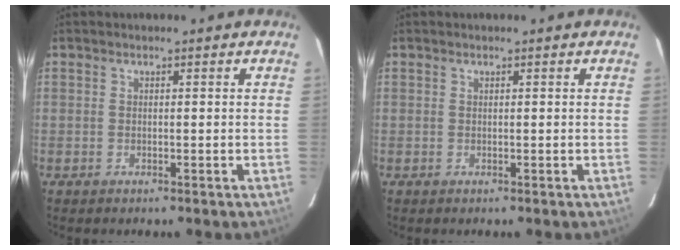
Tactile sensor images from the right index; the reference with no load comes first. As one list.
[{"total": 0.0}]